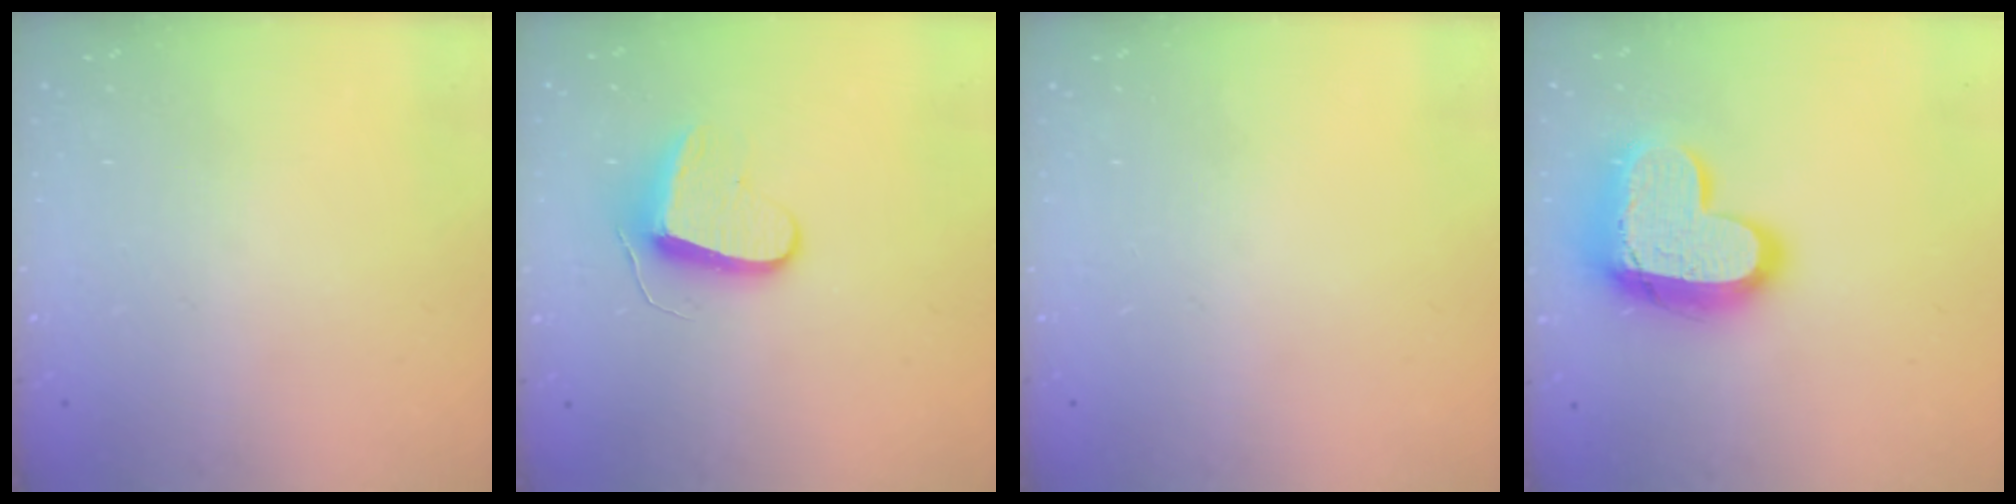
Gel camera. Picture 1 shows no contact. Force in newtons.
{"total": 8.9, "press": 8.9, "slide": 0.7}
{"total": 0.0}
{"total": 17.1, "press": 17.0, "slide": 1.6}